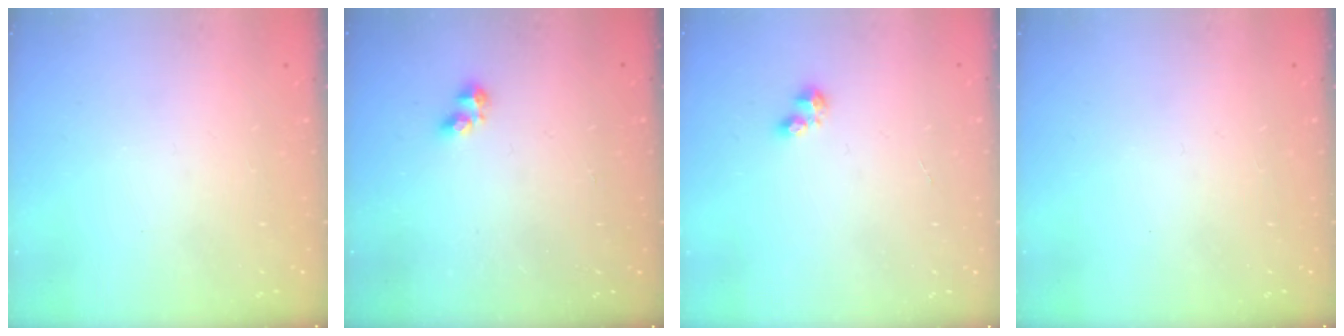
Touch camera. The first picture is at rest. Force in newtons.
{"total": 2.8, "press": 2.7, "slide": 0.5}
{"total": 3.0, "press": 3.0, "slide": 0.4}
{"total": 0.0}